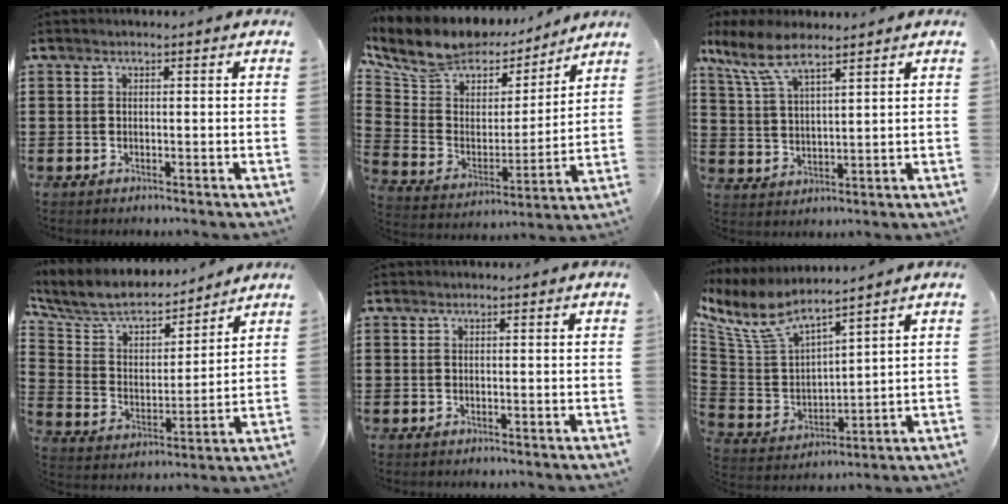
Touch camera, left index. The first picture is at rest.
{"total": 9.2, "force": [7.7, 4.3, 2.3], "torque": [-0.094, -0.048, 0.137]}
{"total": 7.7, "force": [5.9, 2.1, 4.4], "torque": [-0.104, -0.008, 0.110]}
{"total": 7.2, "force": [6.4, 2.3, 2.3], "torque": [-0.080, -0.041, 0.110]}
{"total": 0.0}
{"total": 8.4, "force": [6.9, 2.4, 4.2], "torque": [-0.119, -0.037, 0.120]}